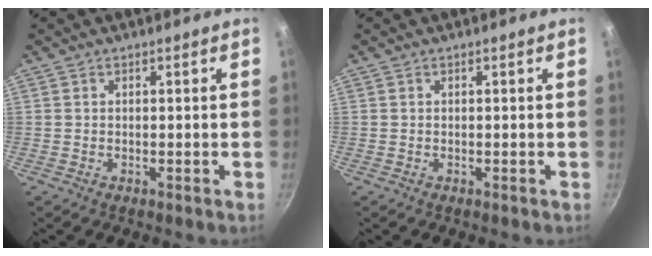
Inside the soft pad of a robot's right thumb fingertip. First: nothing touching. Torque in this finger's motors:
{"motor_torque": [-0.12, 0.92, 0.64, -0.50, -0.10]}